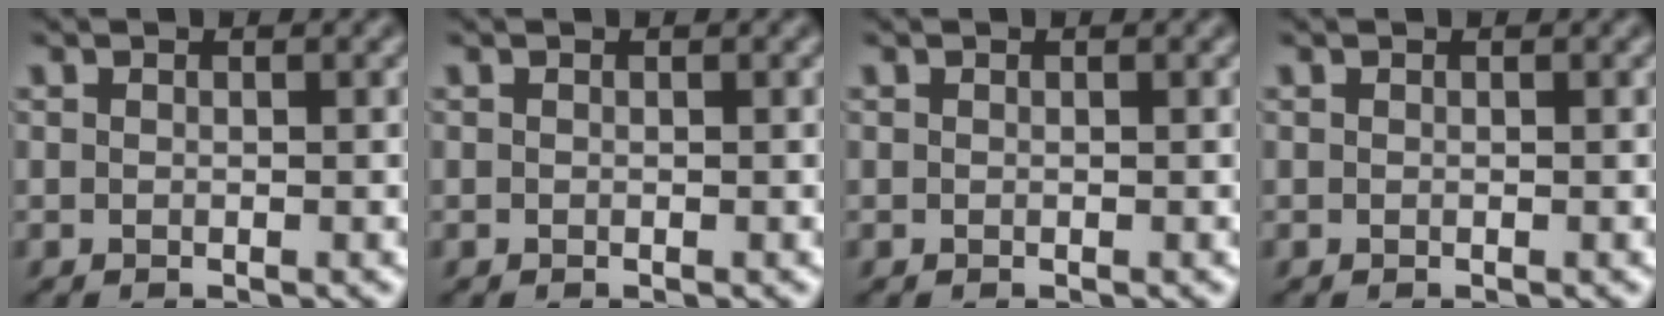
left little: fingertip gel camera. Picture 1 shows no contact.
{"total": 0.0}
{"total": 0.0}
{"total": 0.0}